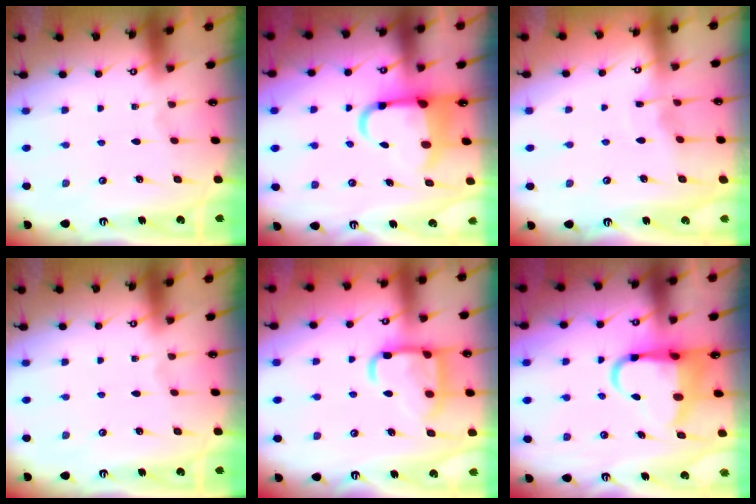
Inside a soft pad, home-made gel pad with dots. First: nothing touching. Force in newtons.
{"total": 7.9, "press": 7.7, "slide": 1.8}
{"total": 4.2, "press": 4.2, "slide": 0.5}
{"total": 0.0}
{"total": 15.9, "press": 15.8, "slide": 1.6}
{"total": 8.8, "press": 8.3, "slide": 2.9}